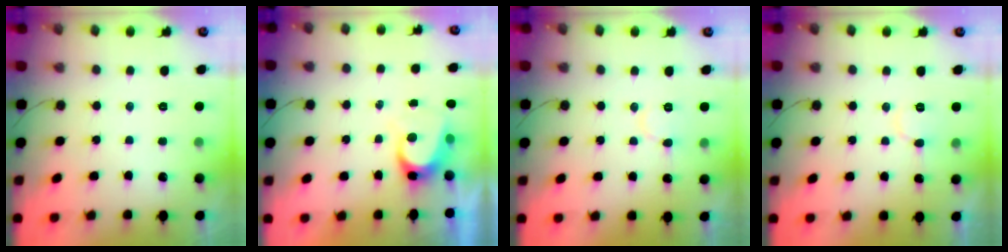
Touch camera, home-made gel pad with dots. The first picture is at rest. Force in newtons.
{"total": 5.9, "press": 5.9, "slide": 0.5}
{"total": 6.8, "press": 6.8, "slide": 0.7}
{"total": 5.6, "press": 5.6, "slide": 0.5}